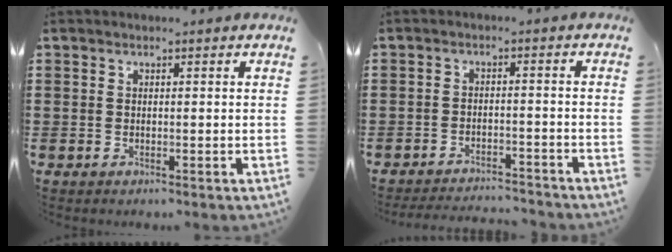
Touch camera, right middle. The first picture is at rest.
{"total": 3.3, "force": [-3.2, 0.2, 0.3], "torque": [-0.008, 0.002, -0.068]}